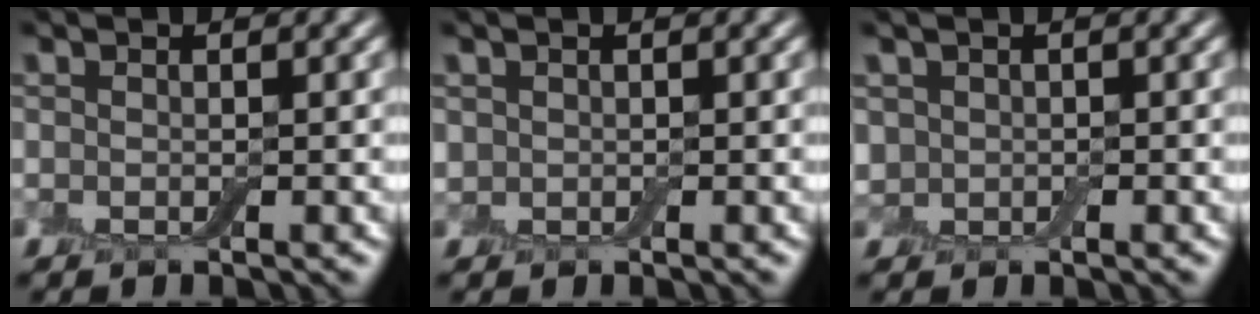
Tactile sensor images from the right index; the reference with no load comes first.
{"total": 0.7, "force": [0.3, 0.6, 0.1], "torque": [0.000, 0.000, 0.005]}
{"total": 1.6, "force": [0.3, 1.5, 0.6], "torque": [-0.012, -0.003, 0.001]}